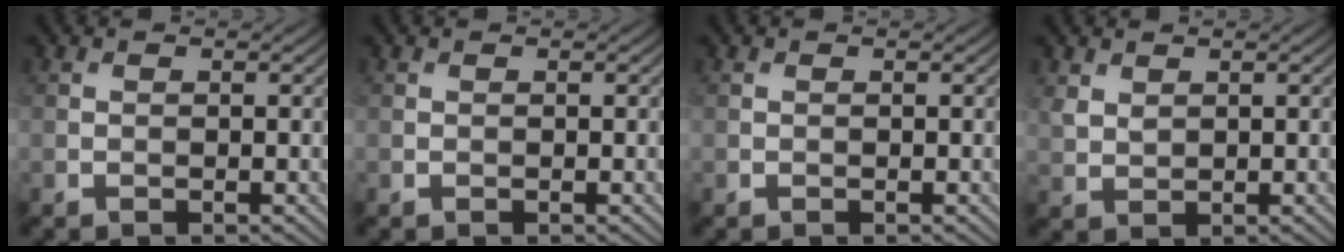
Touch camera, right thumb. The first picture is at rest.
{"total": 0.0}
{"total": 0.0}
{"total": 2.0, "force": [1.2, 1.2, 1.0], "torque": [-0.028, -0.003, 0.029]}